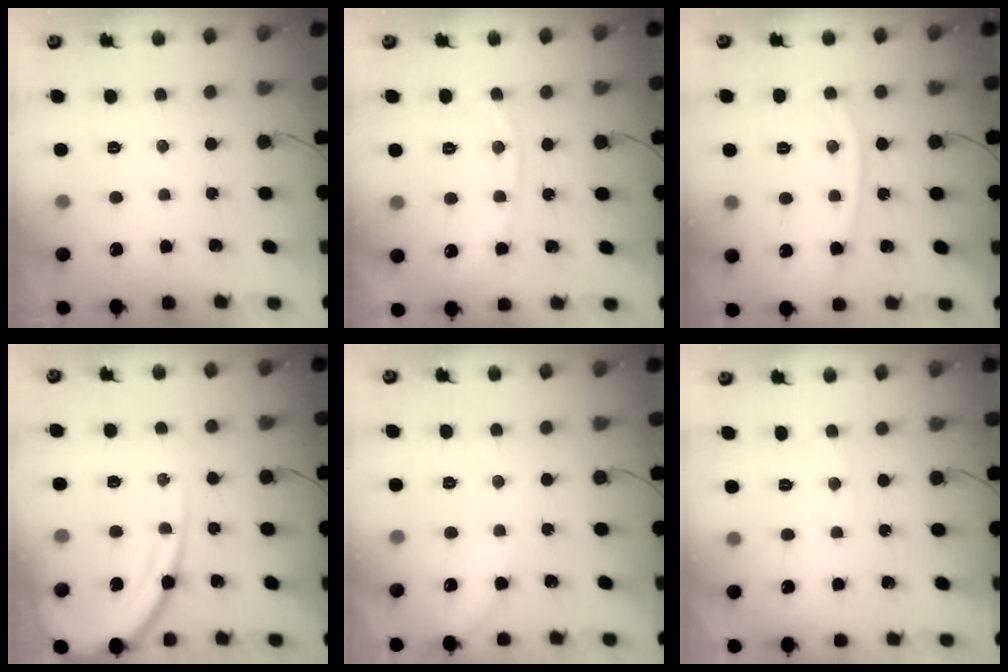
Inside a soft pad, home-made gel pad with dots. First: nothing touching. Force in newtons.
{"total": 9.8, "press": 9.8, "slide": 1.3}
{"total": 10.4, "press": 10.4, "slide": 1.2}
{"total": 15.2, "press": 15.1, "slide": 1.5}
{"total": 3.8, "press": 3.8, "slide": 0.6}
{"total": 3.1, "press": 3.0, "slide": 0.3}